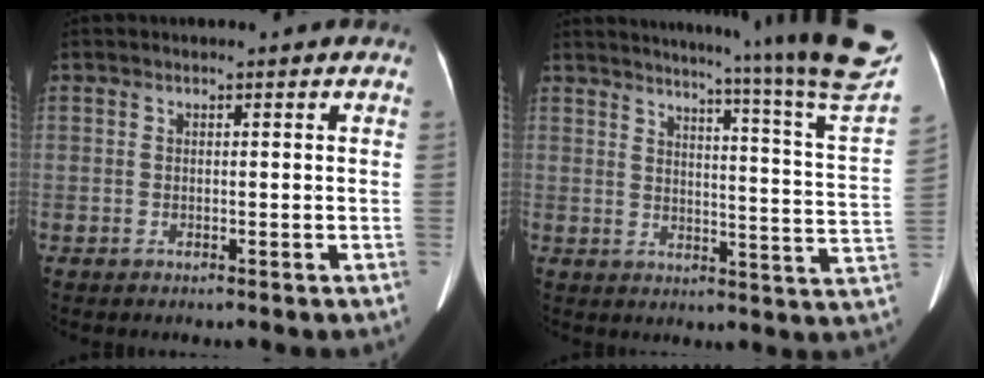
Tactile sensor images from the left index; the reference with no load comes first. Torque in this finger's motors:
{"motor_torque": [1.13, -1.01, 0.52, 0.12]}